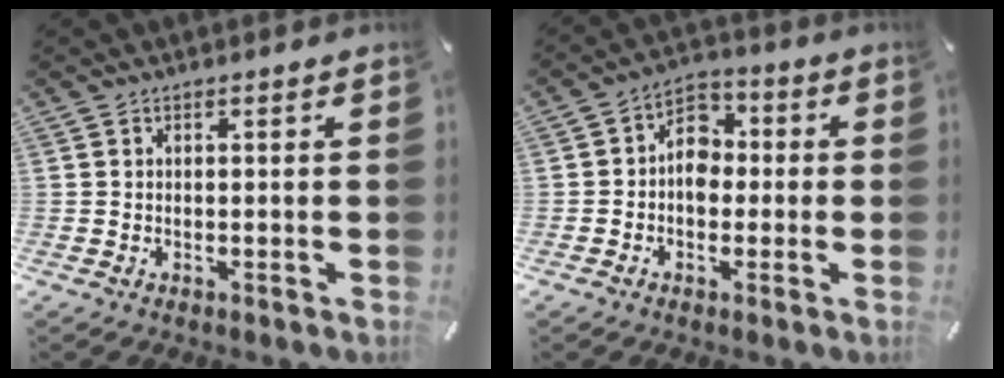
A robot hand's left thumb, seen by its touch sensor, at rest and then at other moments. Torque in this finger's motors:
{"motor_torque": [-0.07, 0.47, 0.58, -0.32, 0.14]}